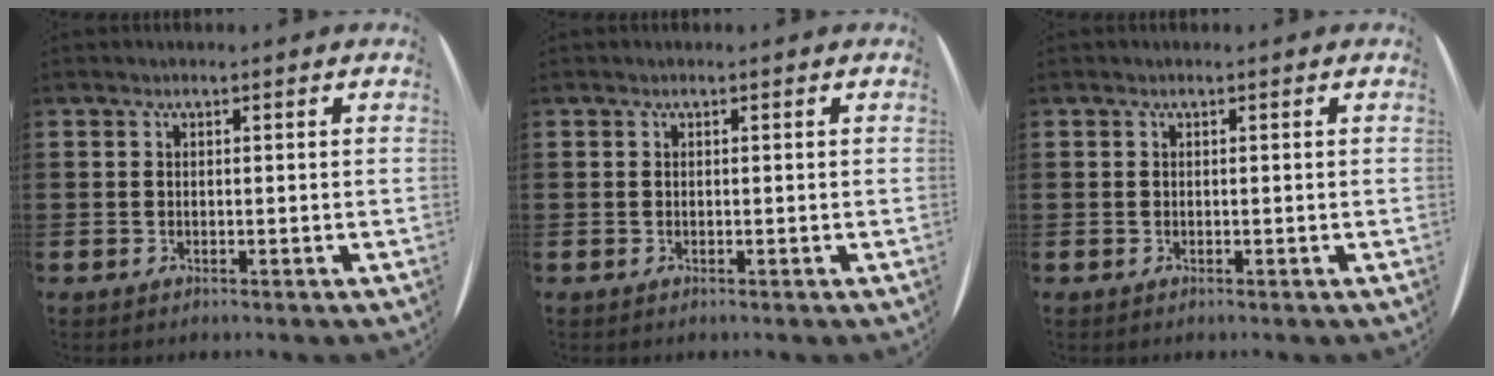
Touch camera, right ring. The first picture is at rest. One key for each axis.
{"total": 0.0}
{"total": 0.0}